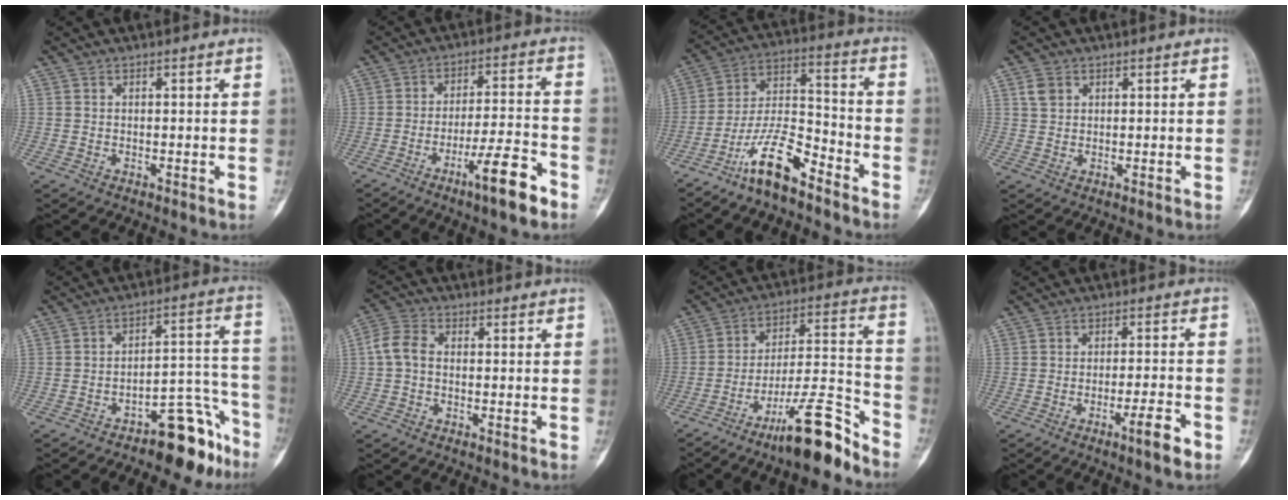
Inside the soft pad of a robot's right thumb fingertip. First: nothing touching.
{"total": 10.7, "force": [-6.3, 1.6, 8.5], "torque": [-0.139, 0.039, -0.101]}
{"total": 12.2, "force": [-8.7, 3.7, 7.7], "torque": [-0.144, 0.077, -0.167]}
{"total": 2.6, "force": [1.2, 1.9, 1.2], "torque": [-0.016, 0.003, 0.025]}
{"total": 11.7, "force": [-8.6, 4.2, 6.7], "torque": [-0.048, 0.107, -0.130]}
{"total": 4.9, "force": [-0.3, 3.3, 3.6], "torque": [-0.073, 0.013, -0.015]}
{"total": 15.8, "force": [-11.3, 3.0, 10.6], "torque": [-0.157, 0.093, -0.189]}
{"total": 5.5, "force": [-3.0, 0.6, 4.6], "torque": [-0.075, 0.016, -0.047]}